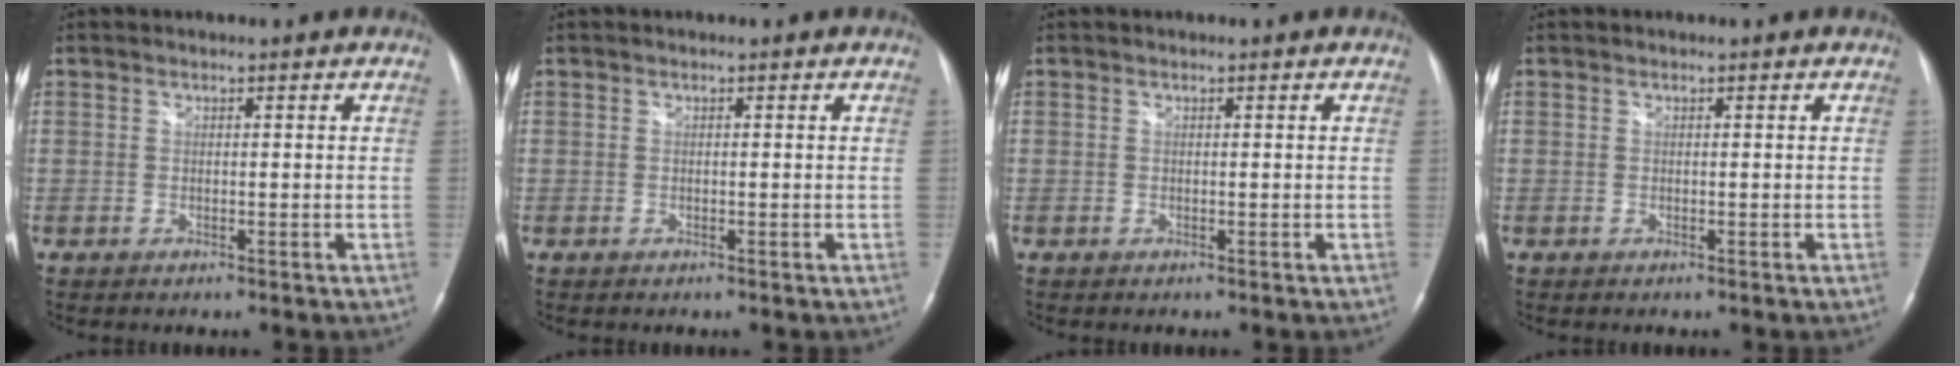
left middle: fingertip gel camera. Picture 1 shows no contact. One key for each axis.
{"total": 0.0}
{"total": 0.0}
{"total": 0.0}